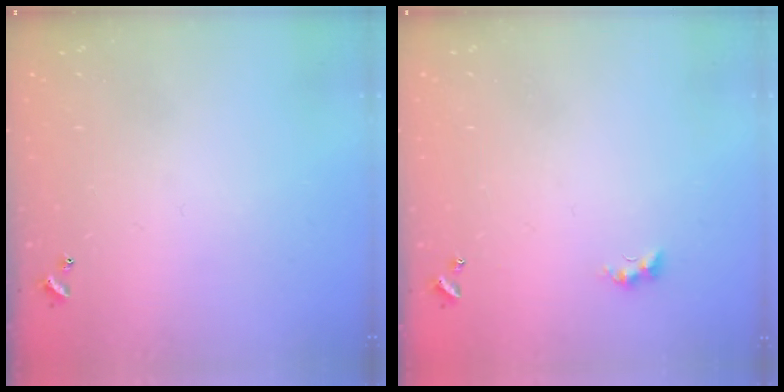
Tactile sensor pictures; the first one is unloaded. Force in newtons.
{"total": 1.6, "press": 1.5, "slide": 0.6}